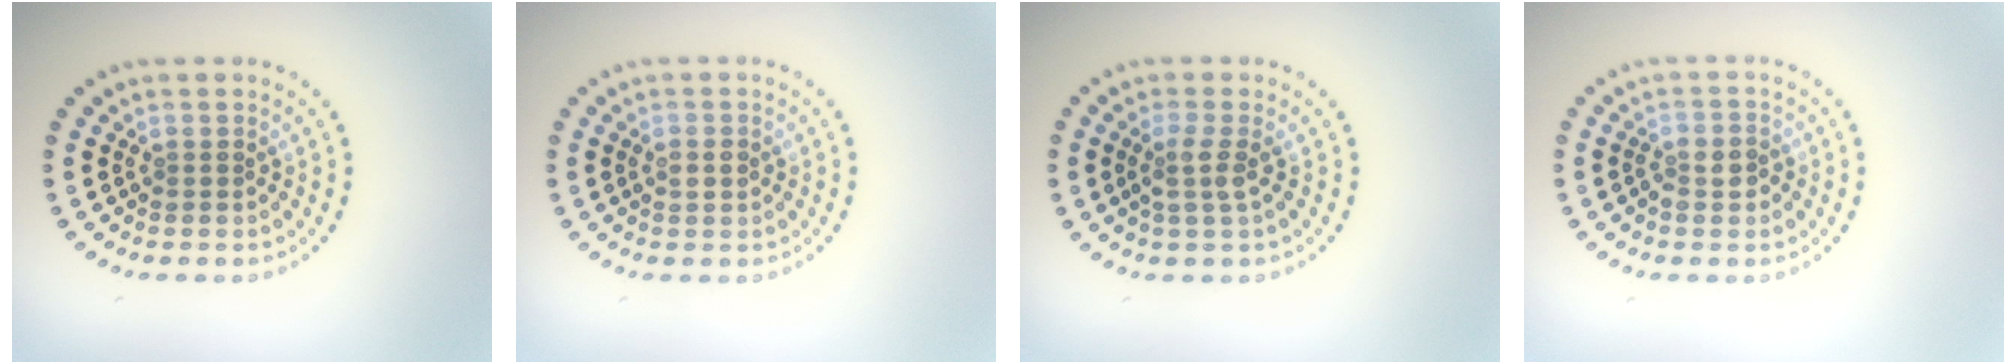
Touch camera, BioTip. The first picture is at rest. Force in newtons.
{"total": 1.5, "press": 1.5, "slide": 0.1}
{"total": 1.9, "press": 1.5, "slide": 1.1}
{"total": 2.0, "press": 1.9, "slide": 0.7}